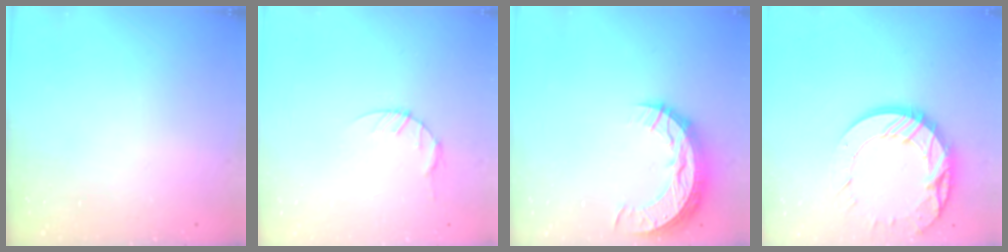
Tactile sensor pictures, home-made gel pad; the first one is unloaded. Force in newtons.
{"total": 4.6, "press": 4.6, "slide": 0.6}
{"total": 12.2, "press": 12.2, "slide": 0.9}
{"total": 17.3, "press": 17.2, "slide": 1.8}